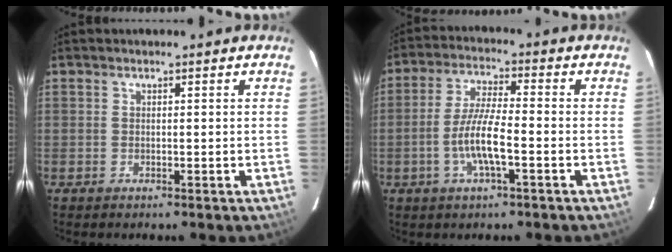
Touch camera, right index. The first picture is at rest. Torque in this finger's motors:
{"motor_torque": [1.14, -0.65, 0.64, 0.17]}